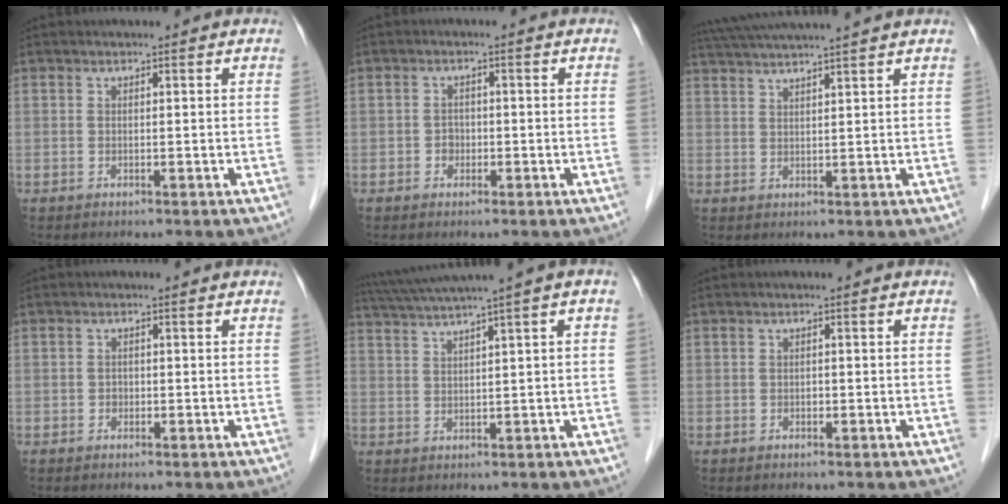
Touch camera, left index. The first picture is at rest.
{"total": 1.6, "force": [-0.7, 1.4, 0.5], "torque": [-0.006, 0.003, -0.011]}
{"total": 11.7, "force": [10.3, -1.1, 5.3], "torque": [-0.096, 0.029, 0.152]}
{"total": 0.9, "force": [-0.5, 0.8, 0.2], "torque": [0.000, 0.001, -0.010]}
{"total": 7.2, "force": [4.7, -1.3, 5.3], "torque": [-0.092, 0.025, 0.084]}
{"total": 0.5, "force": [-0.4, 0.3, 0.2], "torque": [-0.002, -0.001, -0.007]}